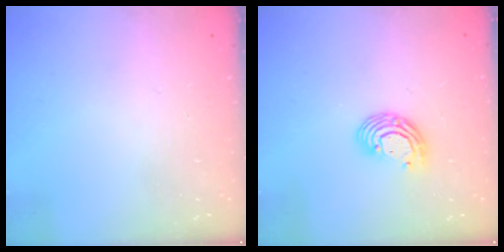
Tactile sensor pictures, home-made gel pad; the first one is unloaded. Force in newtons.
{"total": 8.4, "press": 8.3, "slide": 1.4}